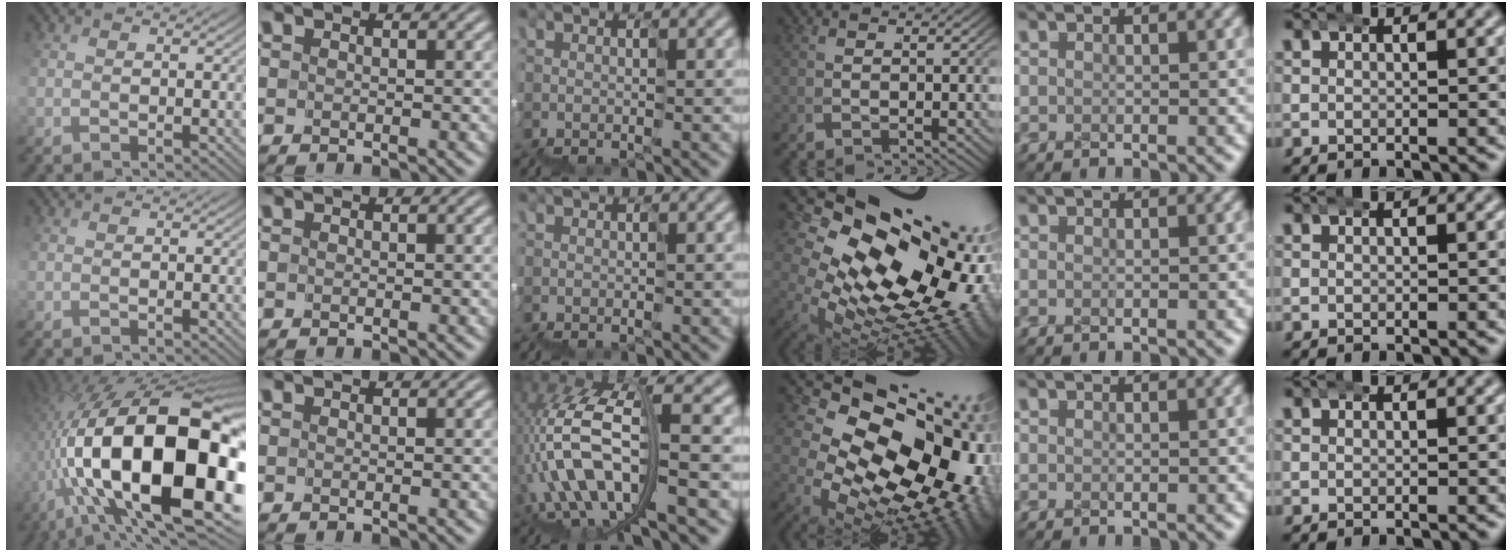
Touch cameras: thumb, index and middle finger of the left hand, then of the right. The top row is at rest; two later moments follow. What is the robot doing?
{"motion": "wrap", "object": "duck tape"}